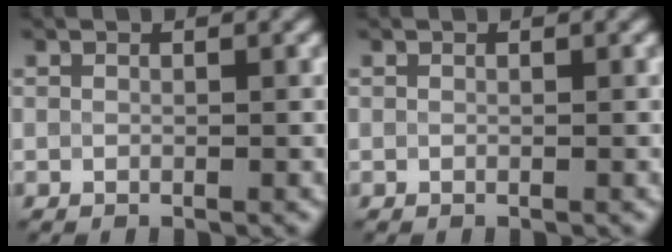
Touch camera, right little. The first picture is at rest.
{"total": 0.0}